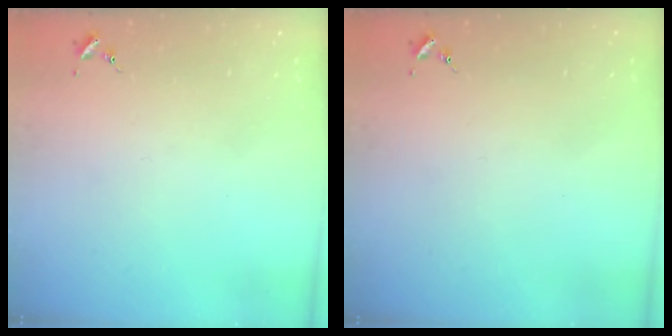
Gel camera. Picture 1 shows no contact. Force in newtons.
{"total": 0.0}